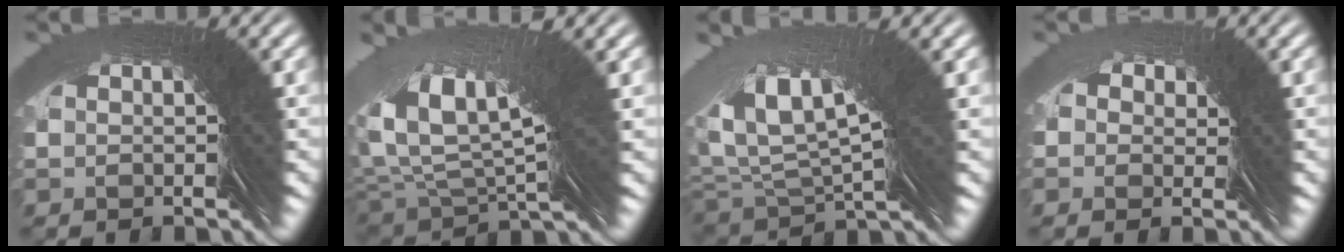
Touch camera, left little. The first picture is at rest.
{"total": 5.5, "force": [2.6, 0.1, 4.8], "torque": [-0.078, 0.037, 0.037]}
{"total": 4.9, "force": [2.9, 0.3, 3.9], "torque": [-0.074, 0.029, 0.048]}
{"total": 2.7, "force": [1.4, 2.4, 0.3], "torque": [-0.017, 0.007, 0.018]}